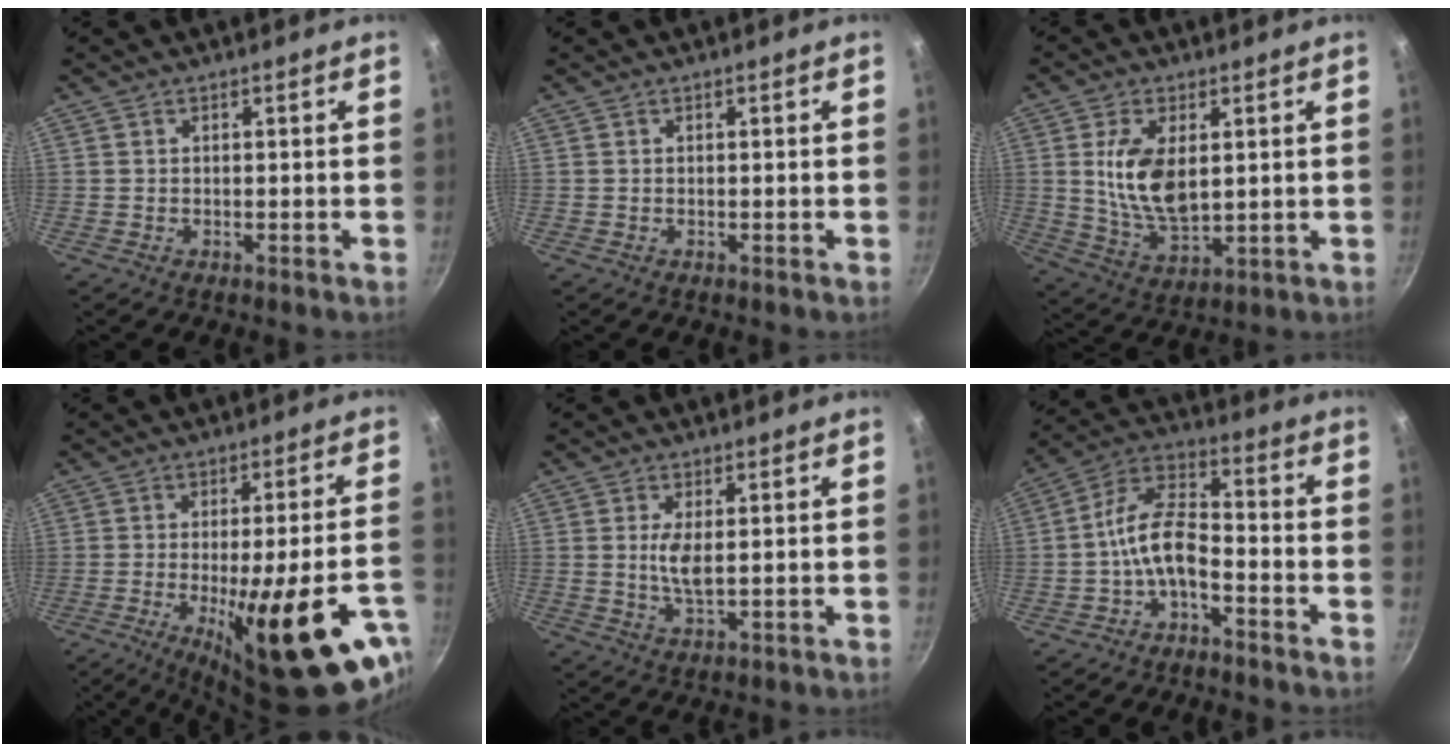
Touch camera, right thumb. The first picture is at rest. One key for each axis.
{"total": 0.0}
{"total": 11.6, "fx": 2.1, "fy": 6.2, "fz": 9.6, "tx": -0.176, "ty": -0.018, "tz": 0.050}
{"total": 23.9, "fx": -9.0, "fy": 5.9, "fz": 21.3, "tx": -0.273, "ty": 0.005, "tz": -0.113}
{"total": 4.4, "fx": 0.6, "fy": 1.5, "fz": 4.1, "tx": -0.084, "ty": -0.006, "tz": 0.014}
{"total": 9.4, "fx": -4.1, "fy": 4.6, "fz": 7.1, "tx": -0.130, "ty": 0.050, "tz": -0.085}